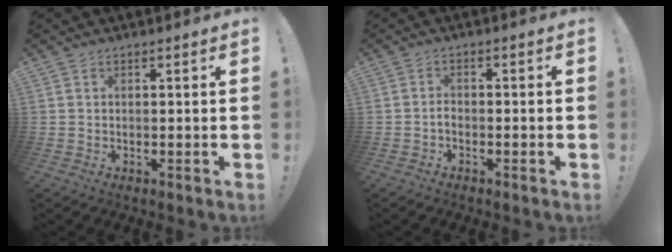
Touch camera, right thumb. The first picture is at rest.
{"total": 1.9, "force": [-1.1, 0.6, 1.5], "torque": [-0.023, 0.006, -0.020]}